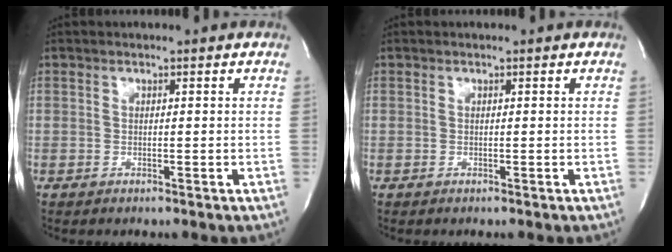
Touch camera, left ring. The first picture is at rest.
{"total": 0.0}